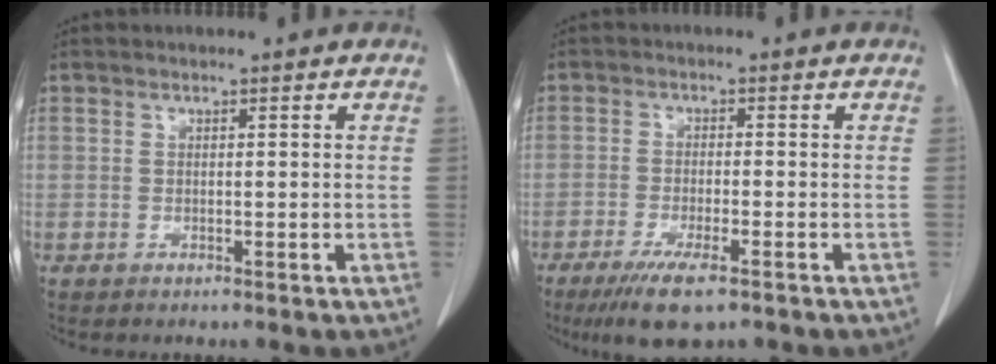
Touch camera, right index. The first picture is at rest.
{"total": 7.5, "force": [-4.9, 1.2, 5.5], "torque": [-0.096, -0.018, -0.074]}